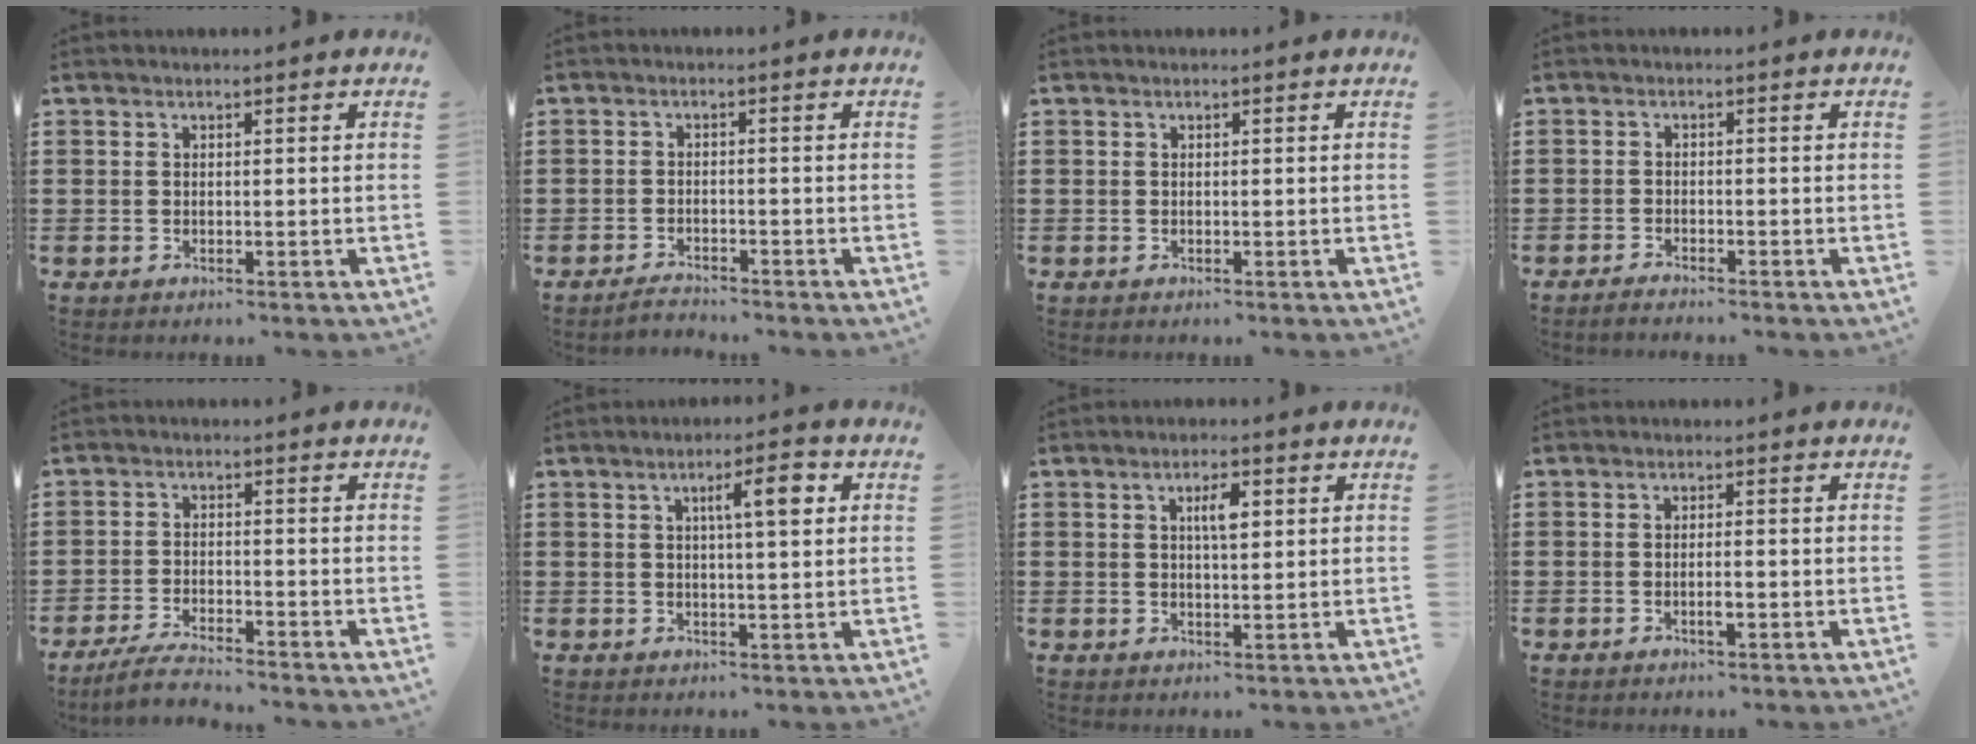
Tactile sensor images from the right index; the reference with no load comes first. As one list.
[{"total": 1.9, "force": [-1.9, 0.1, 0.0], "torque": [-0.005, 0.003, -0.039]}, {"total": 0.0}, {"total": 1.4, "force": [-1.4, -0.1, 0.1], "torque": [-0.003, 0.001, -0.027]}, {"total": 4.0, "force": [-3.8, 0.2, 1.1], "torque": [-0.026, -0.002, -0.077]}, {"total": 5.2, "force": [1.5, 1.1, 4.8], "torque": [-0.074, 0.000, 0.015]}, {"total": 3.4, "force": [0.9, 1.1, 3.1], "torque": [-0.055, 0.005, 0.010]}, {"total": 1.8, "force": [-0.7, 0.3, 1.7], "torque": [-0.038, -0.003, -0.015]}]